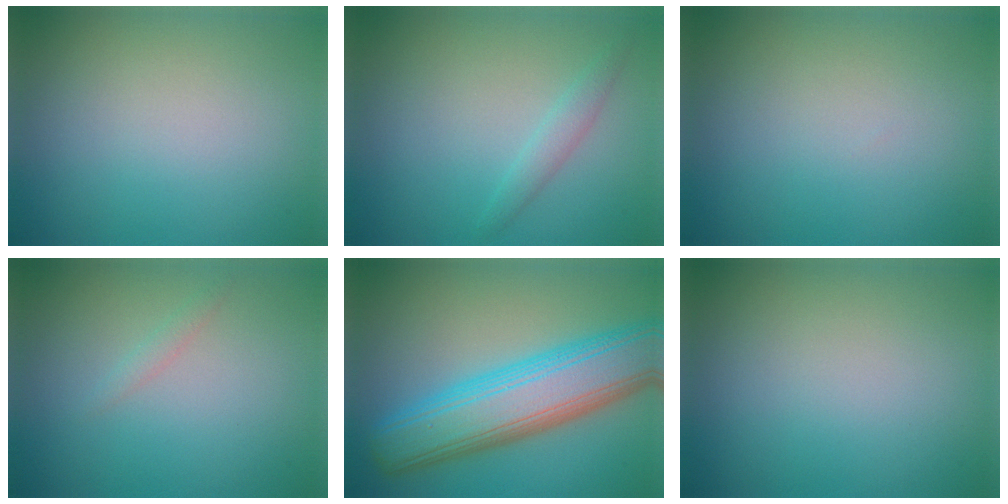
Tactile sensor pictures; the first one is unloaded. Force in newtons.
{"total": 1.4, "press": 1.4, "slide": 0.0}
{"total": 0.0}
{"total": 0.7, "press": 0.7, "slide": 0.0}
{"total": 10.1, "press": 10.1, "slide": 0.4}
{"total": 0.0}